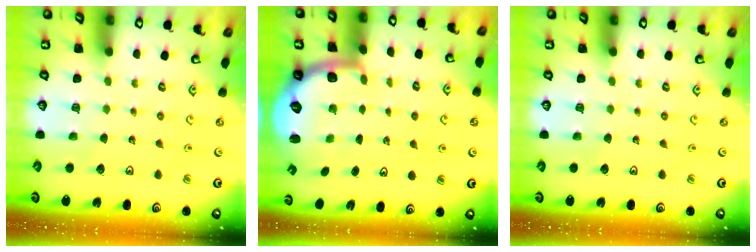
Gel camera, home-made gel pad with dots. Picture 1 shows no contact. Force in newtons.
{"total": 1.7, "press": 1.6, "slide": 0.4}
{"total": 0.0}